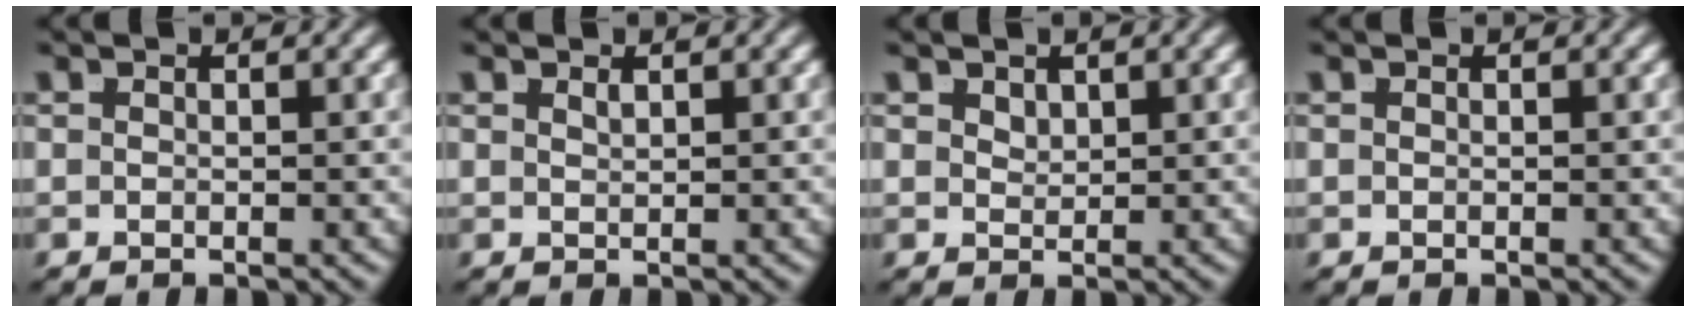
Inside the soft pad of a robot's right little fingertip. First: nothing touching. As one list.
[{"total": 0.9, "force": [0.4, -0.8, 0.0], "torque": [0.007, -0.003, 0.014]}, {"total": 1.2, "force": [1.2, -0.1, 0.3], "torque": [0.004, -0.007, 0.033]}, {"total": 0.0}]